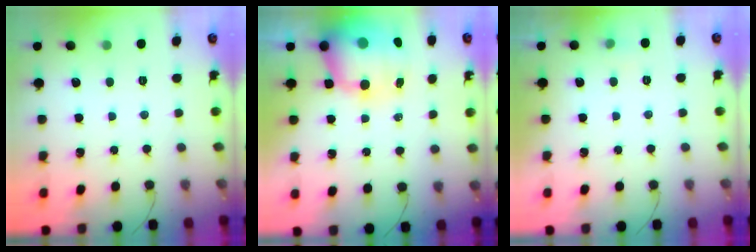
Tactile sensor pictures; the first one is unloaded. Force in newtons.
{"total": 15.3, "press": 14.9, "slide": 3.7}
{"total": 7.2, "press": 3.7, "slide": 6.2}